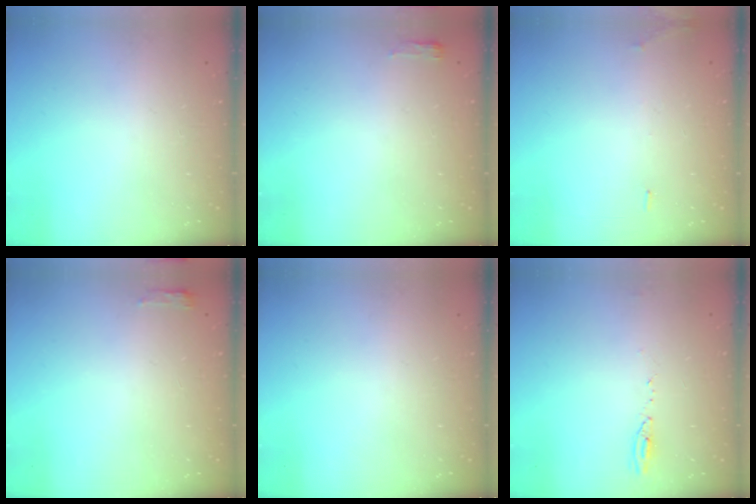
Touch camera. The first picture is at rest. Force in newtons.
{"total": 2.7, "press": 2.6, "slide": 0.8}
{"total": 6.0, "press": 5.7, "slide": 1.9}
{"total": 3.3, "press": 3.2, "slide": 0.9}
{"total": 0.0}
{"total": 4.1, "press": 3.9, "slide": 1.4}